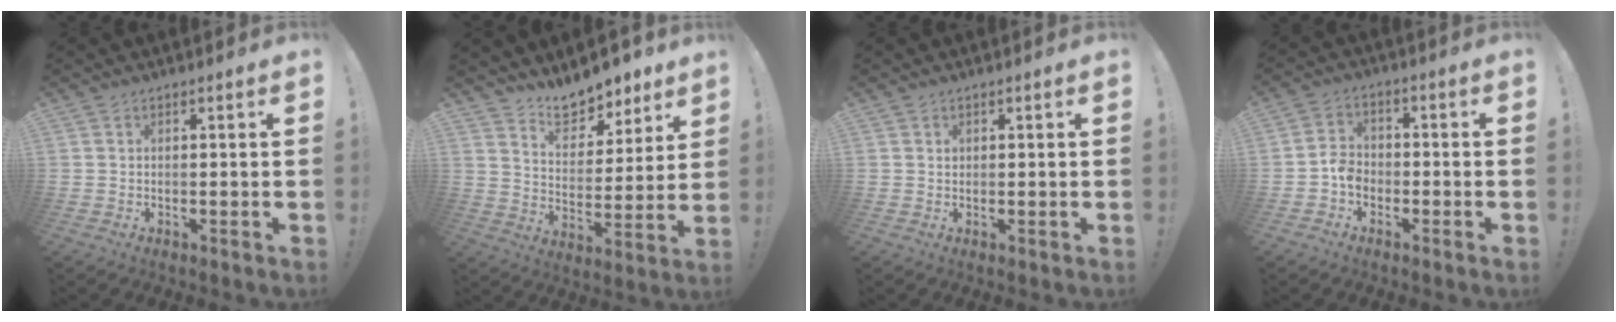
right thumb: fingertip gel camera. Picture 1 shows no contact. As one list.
[{"total": 12.5, "force": [10.9, 4.9, 3.6], "torque": [-0.057, -0.087, 0.201]}, {"total": 0.8, "force": [0.3, 0.7, 0.1], "torque": [0.005, -0.001, 0.004]}, {"total": 5.5, "force": [-3.0, 3.9, 2.5], "torque": [-0.046, 0.021, -0.052]}]